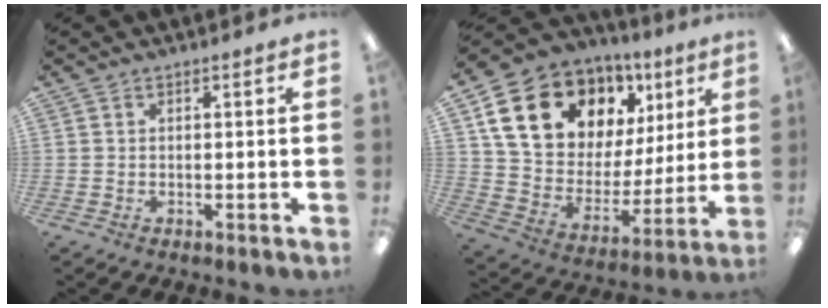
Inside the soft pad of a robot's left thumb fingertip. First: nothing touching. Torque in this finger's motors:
{"motor_torque": [1.75, 2.24, 1.39, -1.38, 0.20]}